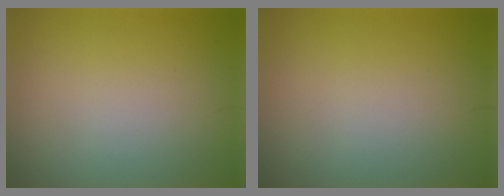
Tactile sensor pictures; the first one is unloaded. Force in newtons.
{"total": 0.0}